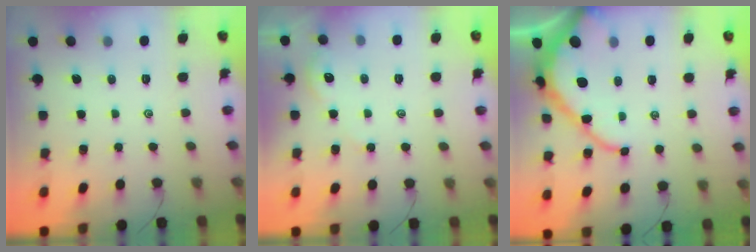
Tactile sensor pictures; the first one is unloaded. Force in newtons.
{"total": 1.7, "press": 1.7, "slide": 0.3}
{"total": 12.4, "press": 12.4, "slide": 1.1}